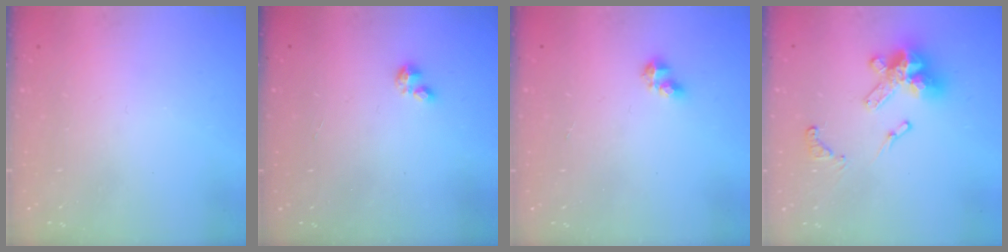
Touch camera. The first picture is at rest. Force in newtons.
{"total": 0.7, "press": 0.6, "slide": 0.2}
{"total": 2.9, "press": 2.9, "slide": 0.3}
{"total": 14.1, "press": 14.1, "slide": 0.9}